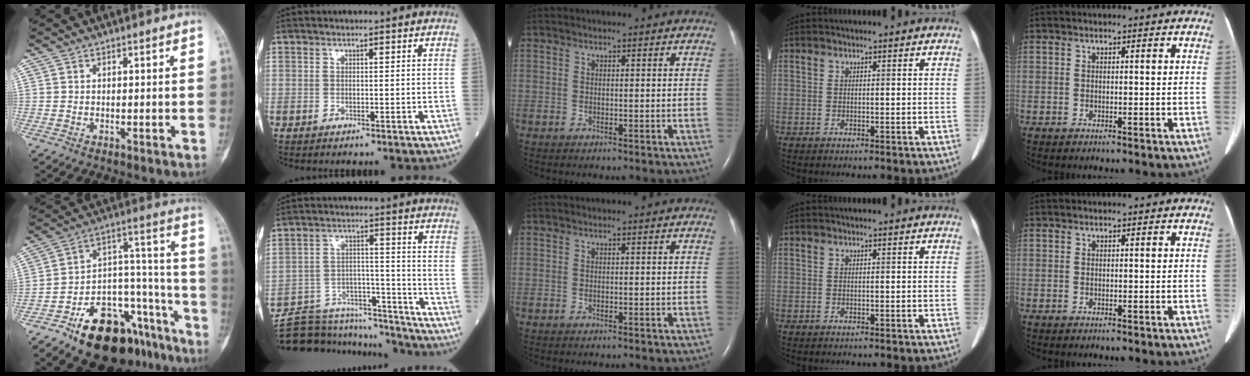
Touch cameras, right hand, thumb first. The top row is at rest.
{"thumb": {"total": 23.2, "force": [-14.1, 12.1, 13.9], "torque": [-0.149, 0.111, -0.215]}, "index": {"total": 15.8, "force": [-15.0, 4.1, 2.7], "torque": [-0.045, 0.041, -0.228]}}